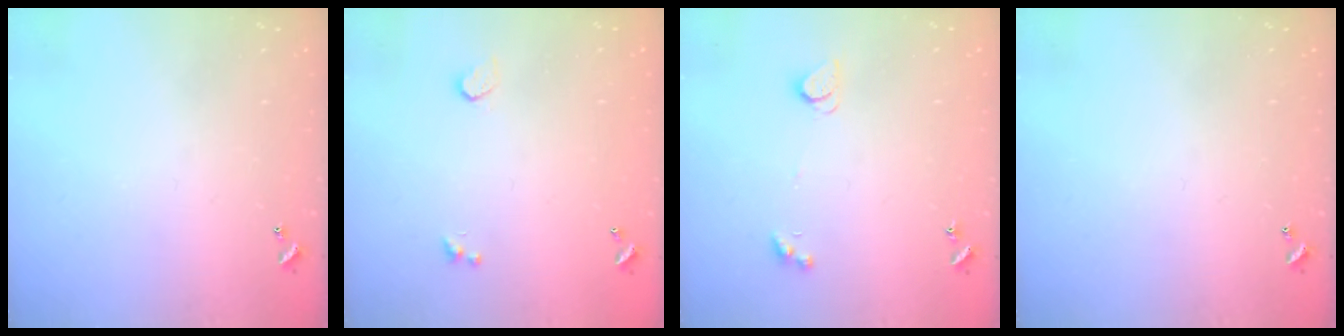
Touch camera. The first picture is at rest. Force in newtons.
{"total": 1.0, "press": 0.7, "slide": 0.7}
{"total": 2.6, "press": 2.6, "slide": 0.5}
{"total": 0.0}